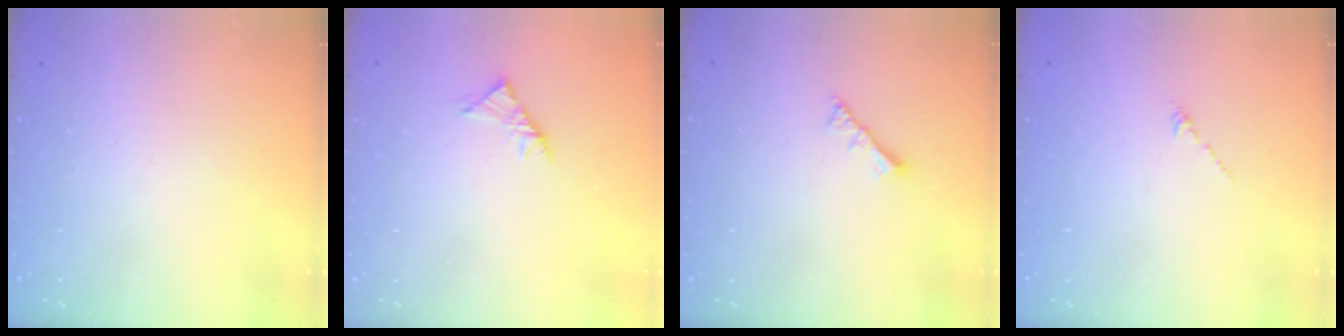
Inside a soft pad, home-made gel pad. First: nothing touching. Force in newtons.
{"total": 2.9, "press": 2.8, "slide": 0.8}
{"total": 2.8, "press": 2.8, "slide": 0.6}
{"total": 0.0}